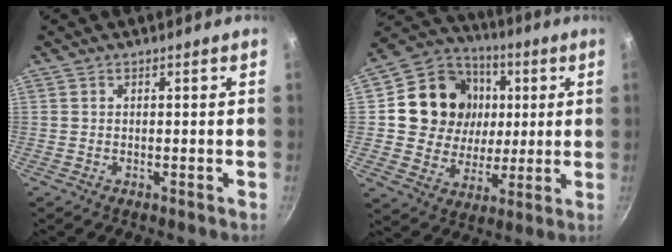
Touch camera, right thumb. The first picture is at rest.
{"total": 18.8, "force": [3.6, 16.4, 8.4], "torque": [-0.130, 0.009, 0.061]}